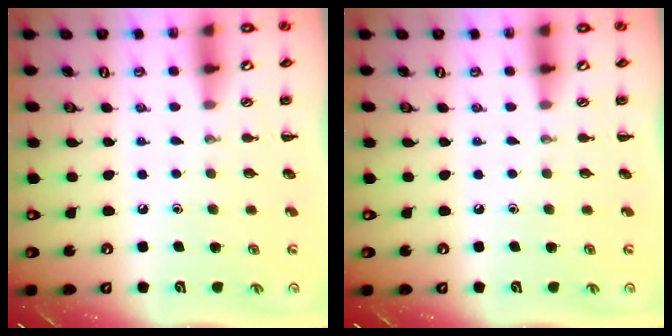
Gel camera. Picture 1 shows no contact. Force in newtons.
{"total": 0.0}